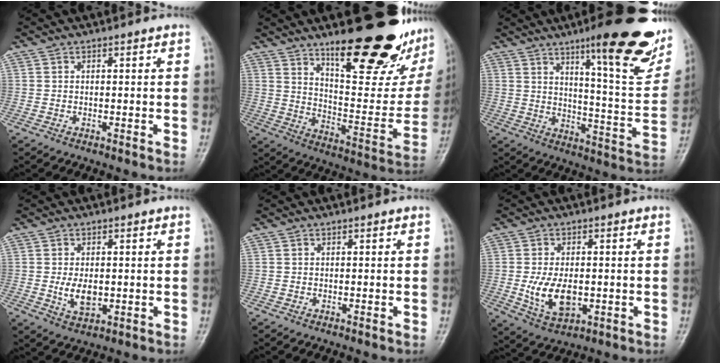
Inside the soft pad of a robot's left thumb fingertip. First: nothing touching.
{"total": 28.6, "force": [18.3, 9.1, 20.0], "torque": [-0.241, -0.096, 0.278]}
{"total": 23.5, "force": [13.4, 5.3, 18.6], "torque": [-0.210, -0.057, 0.191]}
{"total": 5.2, "force": [-0.2, 3.2, 4.1], "torque": [-0.062, -0.008, 0.003]}
{"total": 0.0}
{"total": 8.9, "force": [-1.0, 5.3, 7.0], "torque": [-0.117, -0.012, -0.010]}